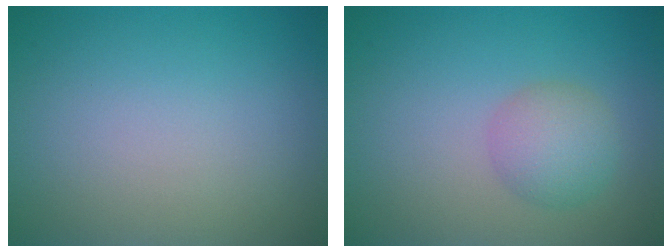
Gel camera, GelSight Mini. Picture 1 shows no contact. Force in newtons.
{"total": 2.9, "press": 2.9, "slide": 0.2}